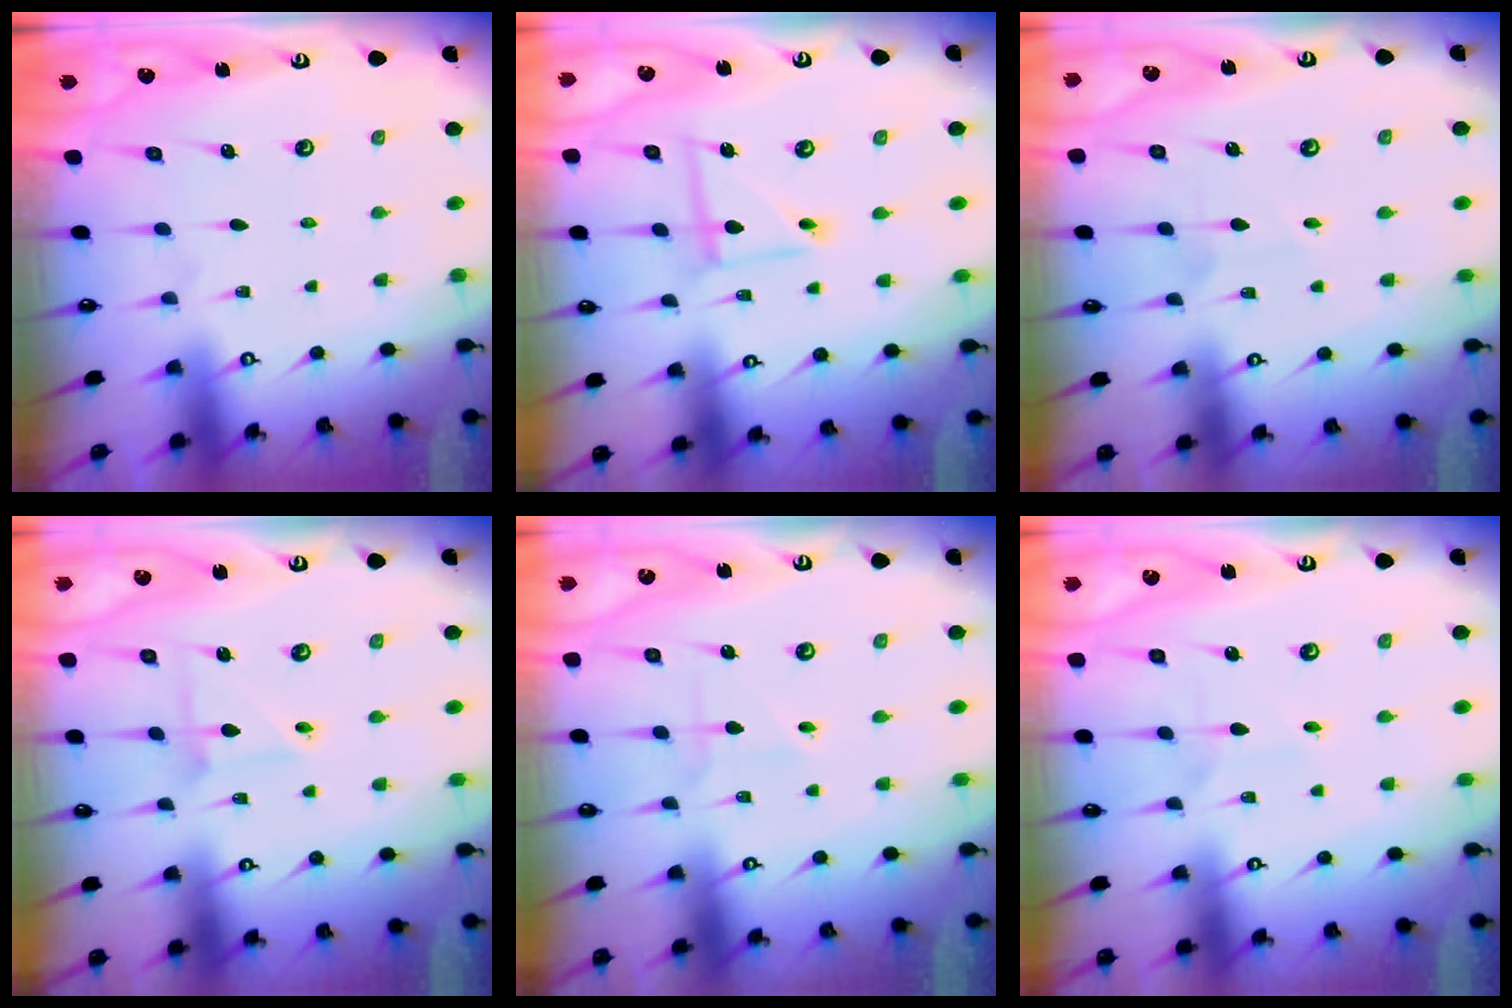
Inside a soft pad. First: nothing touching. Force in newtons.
{"total": 5.4, "press": 5.3, "slide": 0.5}
{"total": 2.1, "press": 2.1, "slide": 0.2}
{"total": 2.9, "press": 2.9, "slide": 0.3}
{"total": 2.9, "press": 2.8, "slide": 0.4}
{"total": 2.7, "press": 2.7, "slide": 0.3}